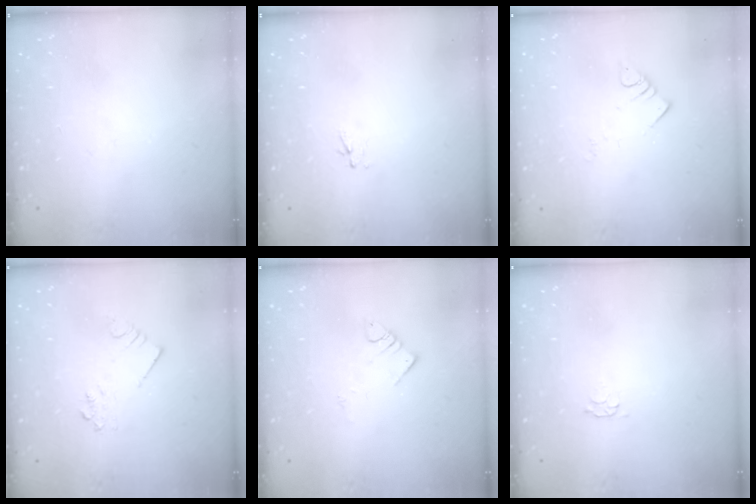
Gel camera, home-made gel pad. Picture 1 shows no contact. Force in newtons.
{"total": 3.0, "press": 3.0, "slide": 0.3}
{"total": 3.6, "press": 3.6, "slide": 0.6}
{"total": 3.2, "press": 3.2, "slide": 0.2}
{"total": 3.6, "press": 3.6, "slide": 0.3}
{"total": 2.8, "press": 2.7, "slide": 0.5}